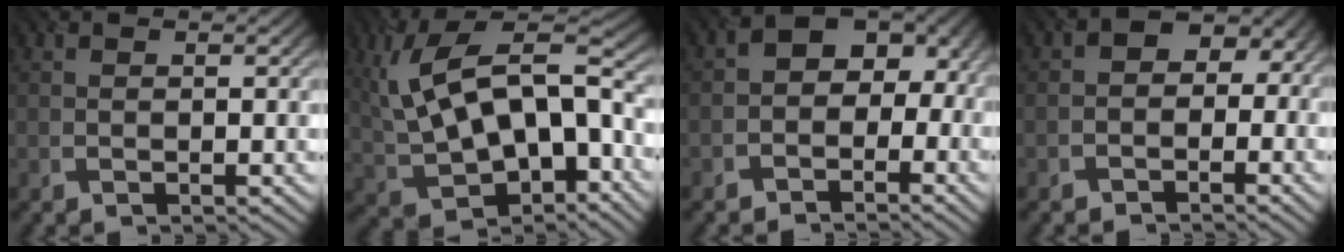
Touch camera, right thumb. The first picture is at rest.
{"total": 15.2, "force": [1.4, 8.1, 12.7], "torque": [-0.256, 0.003, 0.024]}
{"total": 7.0, "force": [-1.5, 5.0, 4.6], "torque": [-0.055, 0.005, -0.039]}
{"total": 3.5, "force": [-1.0, 2.7, 2.1], "torque": [-0.015, 0.003, -0.025]}